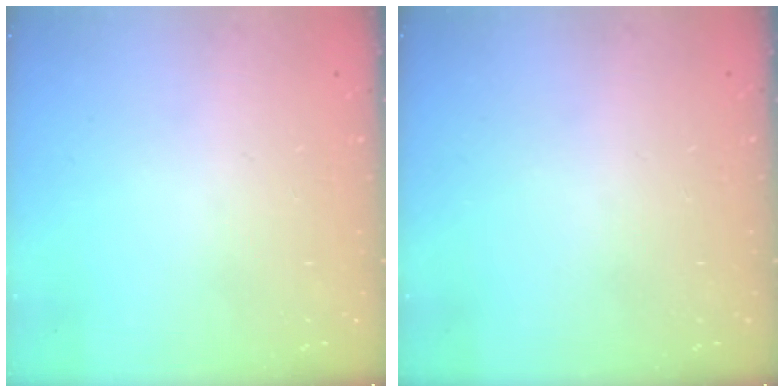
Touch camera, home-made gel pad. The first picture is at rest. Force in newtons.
{"total": 0.0}